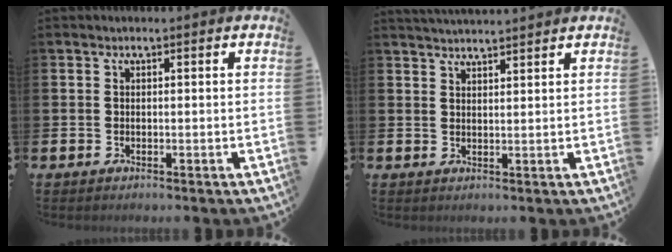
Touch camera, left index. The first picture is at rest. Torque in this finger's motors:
{"motor_torque": [0.84, -1.17, 0.28, 0.09]}